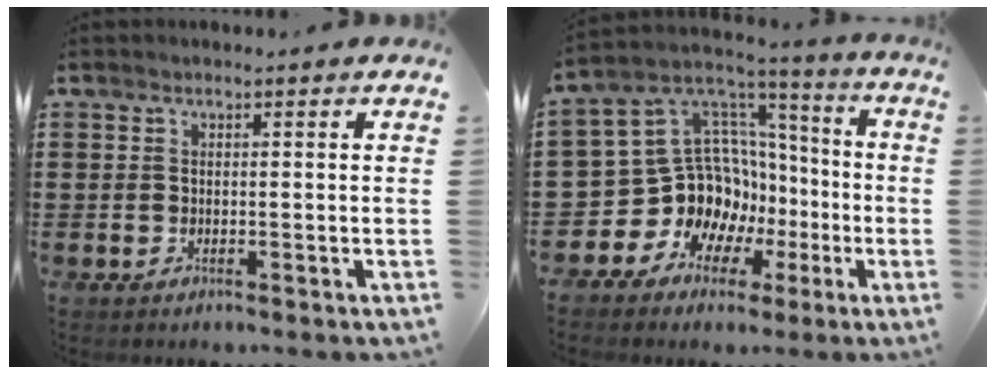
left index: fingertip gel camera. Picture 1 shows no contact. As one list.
[{"total": 13.8, "force": [-2.9, 12.7, 4.5], "torque": [-0.140, -0.024, -0.025]}]